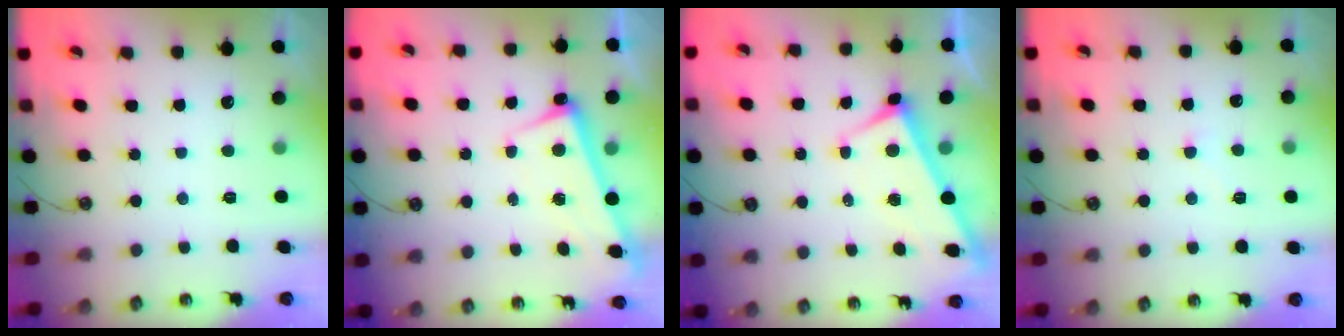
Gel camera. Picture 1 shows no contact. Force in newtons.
{"total": 2.6, "press": 2.5, "slide": 0.7}
{"total": 3.2, "press": 3.1, "slide": 0.8}
{"total": 5.3, "press": 5.3, "slide": 0.4}